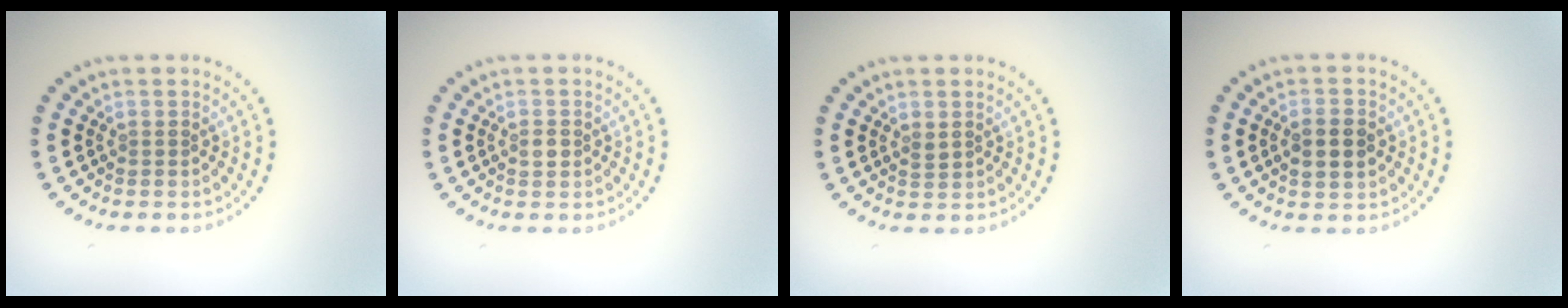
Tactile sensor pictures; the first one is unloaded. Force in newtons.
{"total": 1.3, "press": 1.3, "slide": 0.3}
{"total": 0.8, "press": 0.8, "slide": 0.3}
{"total": 2.7, "press": 2.7, "slide": 0.2}